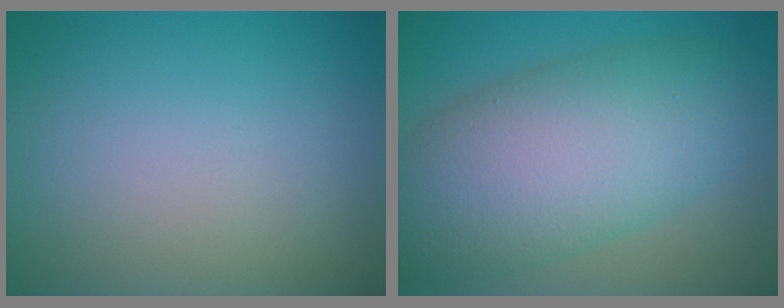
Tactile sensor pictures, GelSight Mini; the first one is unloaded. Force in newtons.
{"total": 10.7, "press": 10.7, "slide": 0.5}